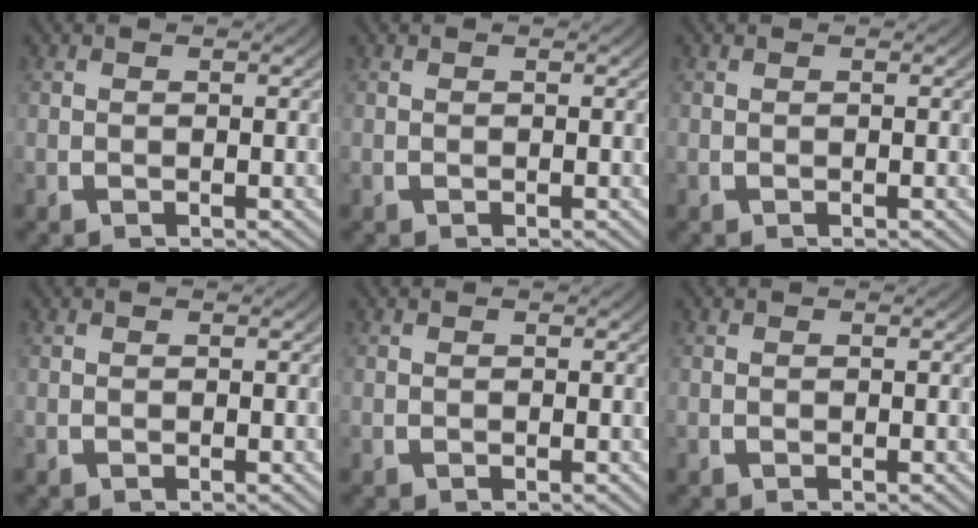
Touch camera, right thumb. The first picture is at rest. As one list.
[{"total": 0.0}, {"total": 0.0}, {"total": 0.0}, {"total": 0.0}, {"total": 0.0}]